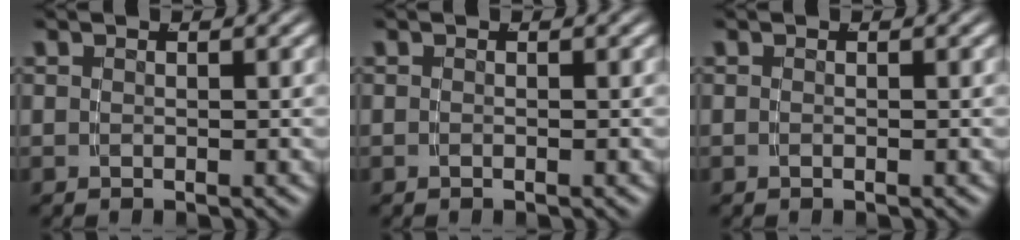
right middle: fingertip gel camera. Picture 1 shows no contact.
{"total": 0.0}
{"total": 0.0}